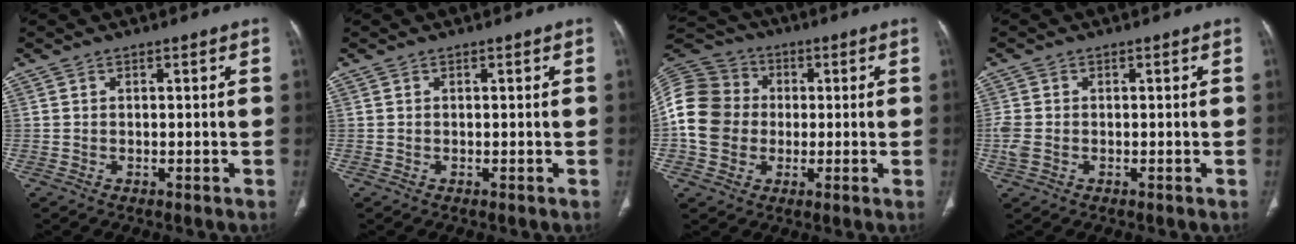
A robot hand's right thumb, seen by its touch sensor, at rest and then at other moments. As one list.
[{"total": 0.0}, {"total": 14.5, "force": [-0.4, 12.9, 6.6], "torque": [-0.132, 0.030, -0.014]}, {"total": 3.0, "force": [-0.7, 2.1, 2.0], "torque": [-0.061, 0.000, -0.014]}]